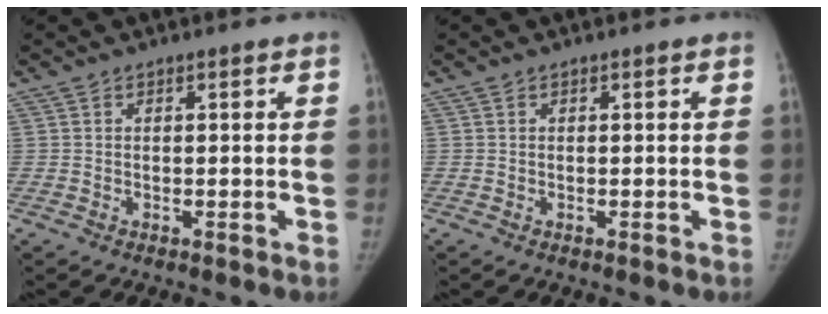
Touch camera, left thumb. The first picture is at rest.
{"total": 0.0}